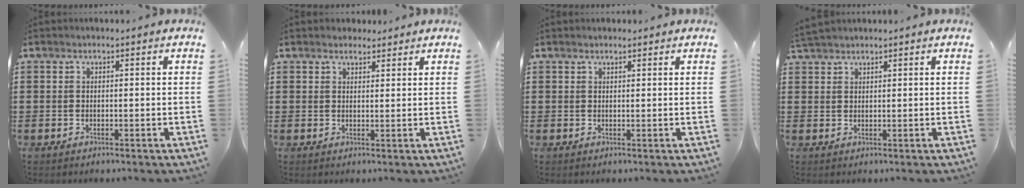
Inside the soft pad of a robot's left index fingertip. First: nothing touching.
{"total": 2.0, "force": [1.9, 0.8, 0.1], "torque": [-0.007, 0.005, 0.037]}
{"total": 0.9, "force": [0.9, 0.2, 0.4], "torque": [-0.008, 0.001, 0.016]}
{"total": 1.9, "force": [1.9, 0.3, 0.3], "torque": [-0.011, 0.004, 0.038]}